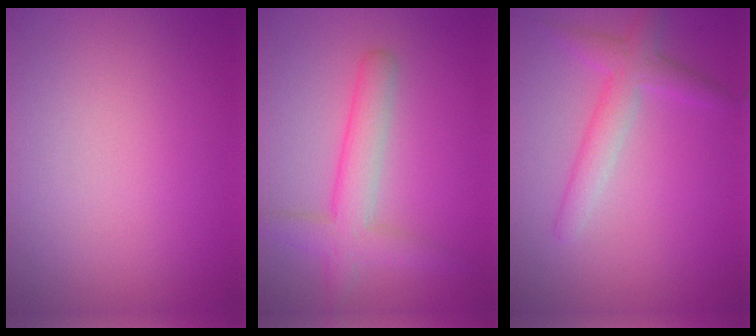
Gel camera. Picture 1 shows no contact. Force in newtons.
{"total": 3.9, "press": 3.9, "slide": 0.2}
{"total": 3.1, "press": 3.0, "slide": 0.1}